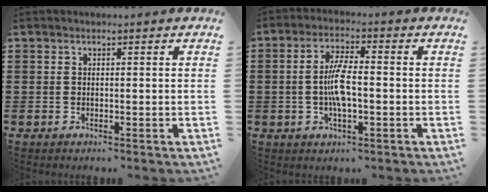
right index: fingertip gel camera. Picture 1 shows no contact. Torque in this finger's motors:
{"motor_torque": [0.21, 0.17, 0.32, 0.17]}